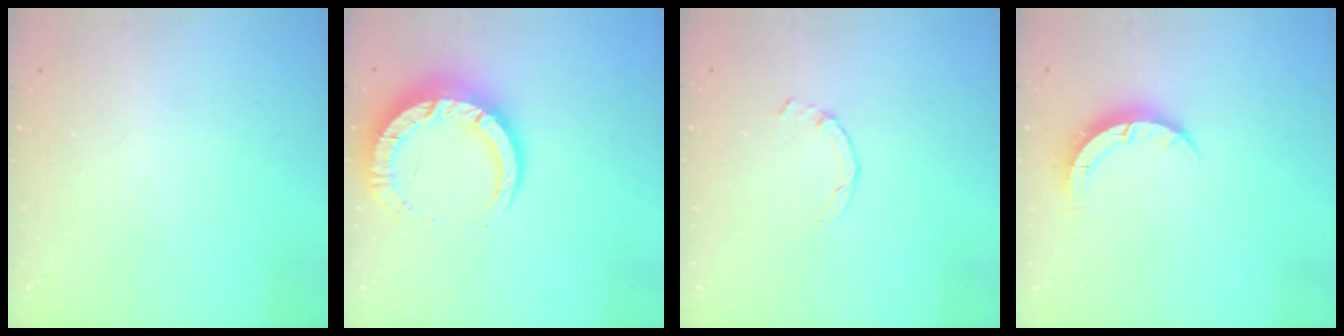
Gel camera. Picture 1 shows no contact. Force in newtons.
{"total": 14.0, "press": 13.9, "slide": 1.4}
{"total": 0.0}
{"total": 4.4, "press": 4.4, "slide": 0.3}